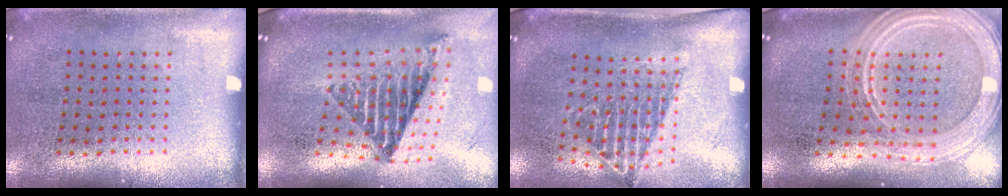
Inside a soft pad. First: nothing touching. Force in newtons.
{"total": 1.7, "press": 1.4, "slide": 1.0}
{"total": 1.5, "press": 1.1, "slide": 0.9}
{"total": 2.3, "press": 2.1, "slide": 1.0}